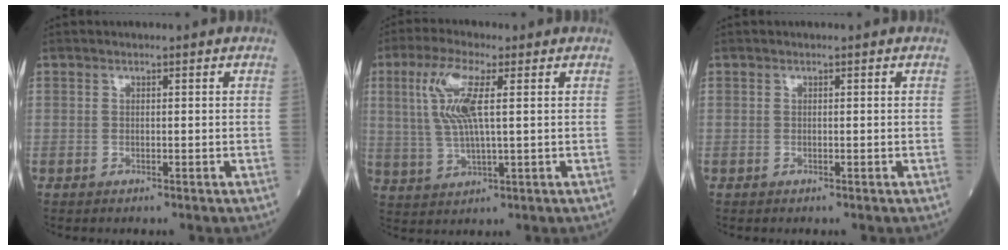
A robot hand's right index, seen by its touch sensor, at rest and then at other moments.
{"total": 8.6, "force": [2.3, 1.6, 8.1], "torque": [-0.184, 0.008, 0.046]}
{"total": 0.0}